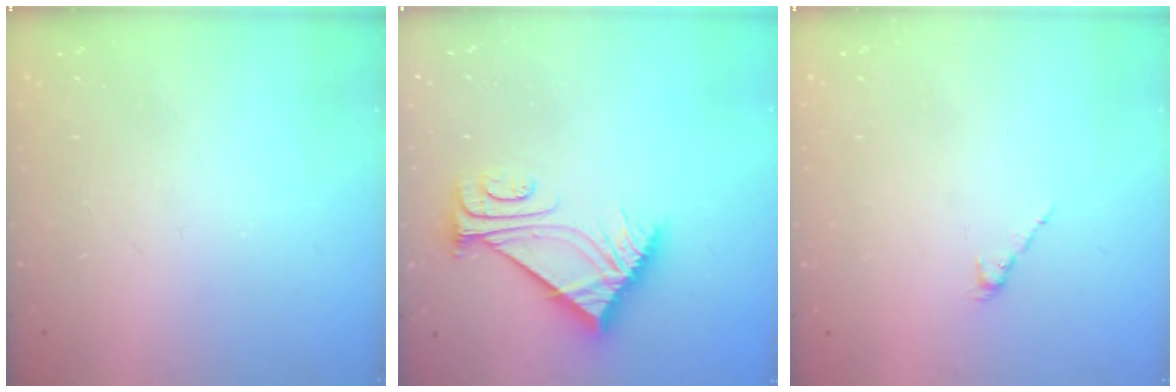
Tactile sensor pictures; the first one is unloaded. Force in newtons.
{"total": 9.8, "press": 9.7, "slide": 0.9}
{"total": 1.3, "press": 1.2, "slide": 0.5}